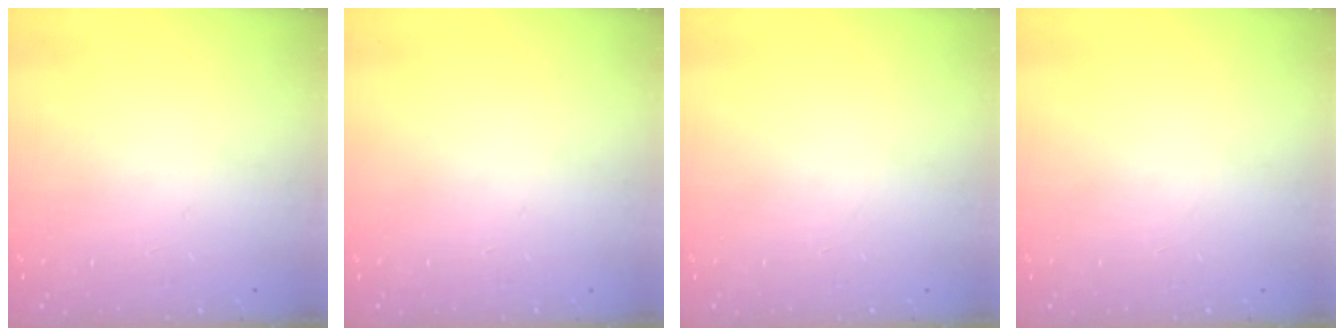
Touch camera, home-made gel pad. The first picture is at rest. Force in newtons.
{"total": 0.0}
{"total": 0.0}
{"total": 0.0}